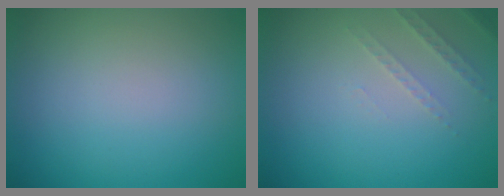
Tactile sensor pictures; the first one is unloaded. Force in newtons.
{"total": 1.5, "press": 1.4, "slide": 0.4}